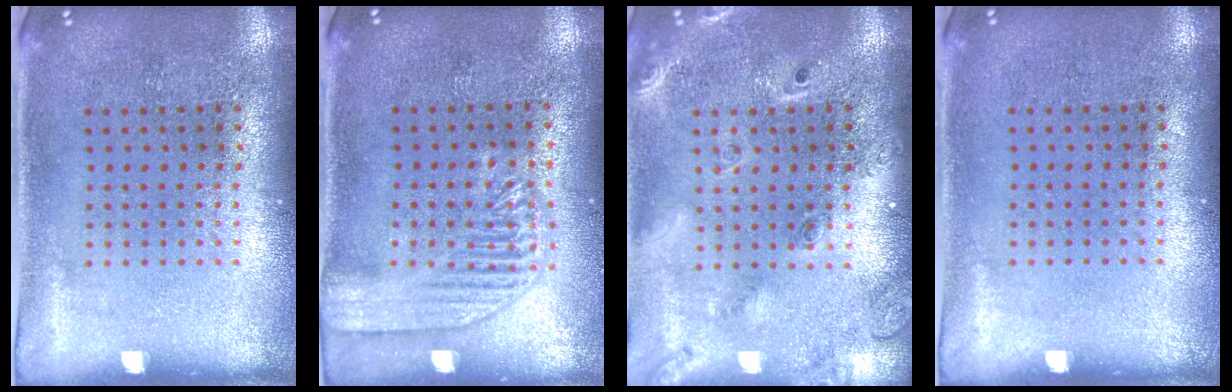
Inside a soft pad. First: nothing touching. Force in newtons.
{"total": 1.8, "press": 1.8, "slide": 0.4}
{"total": 2.3, "press": 1.8, "slide": 1.3}
{"total": 0.0}